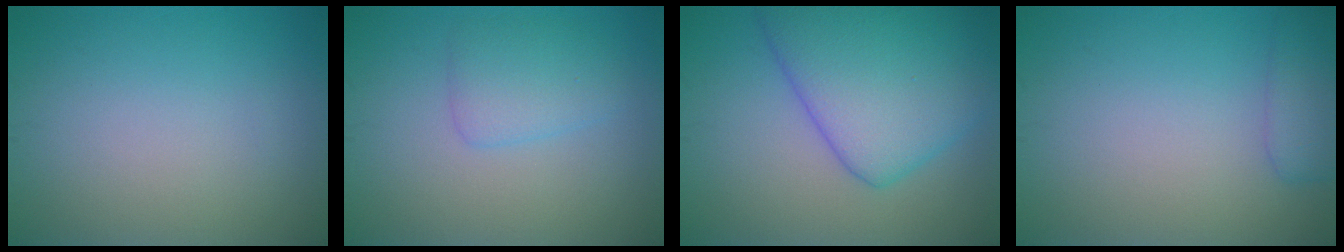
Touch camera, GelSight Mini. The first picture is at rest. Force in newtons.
{"total": 2.5, "press": 2.5, "slide": 0.2}
{"total": 8.9, "press": 8.9, "slide": 0.3}
{"total": 2.5, "press": 2.5, "slide": 0.2}